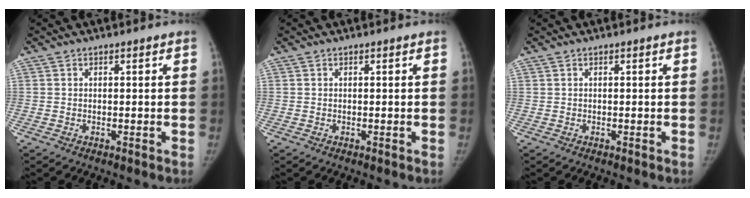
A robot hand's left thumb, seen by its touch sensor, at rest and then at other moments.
{"total": 0.0}
{"total": 0.0}